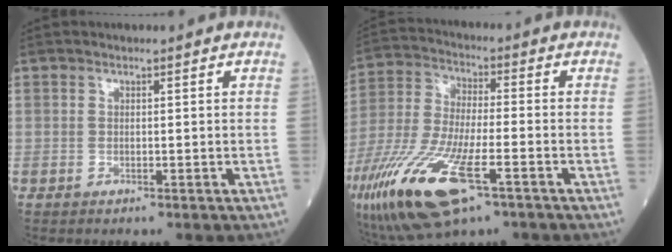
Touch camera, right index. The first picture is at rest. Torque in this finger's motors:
{"motor_torque": [1.21, -0.93, 1.06, 0.21]}